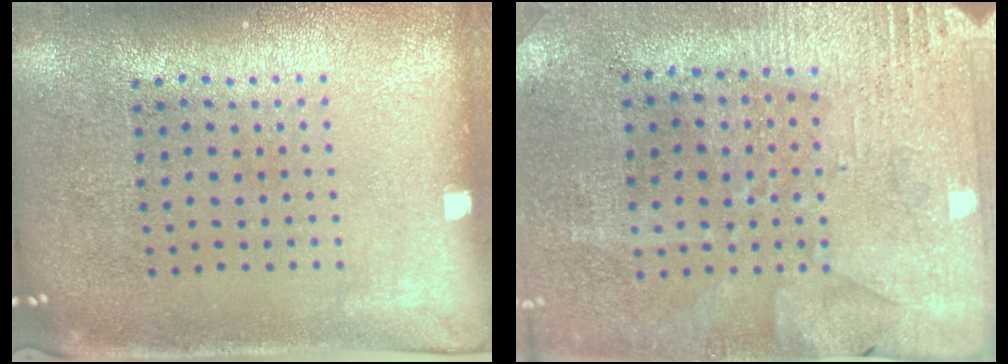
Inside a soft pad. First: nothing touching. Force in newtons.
{"total": 2.7, "press": 2.4, "slide": 1.3}